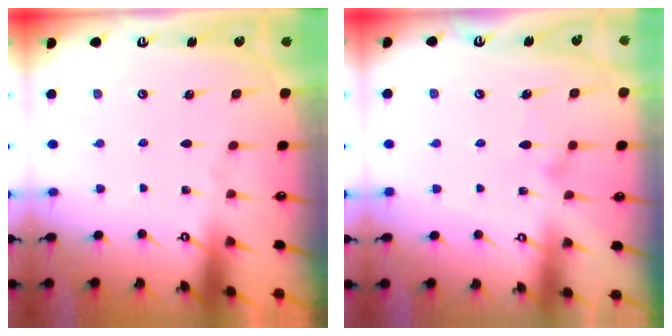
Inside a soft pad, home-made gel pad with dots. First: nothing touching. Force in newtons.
{"total": 9.4, "press": 9.4, "slide": 0.3}